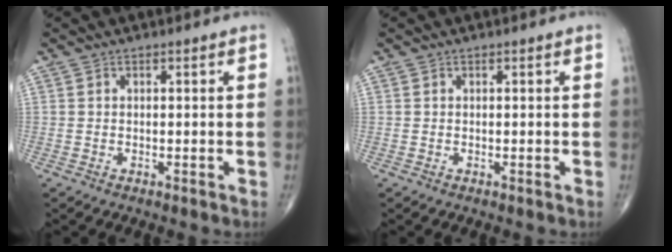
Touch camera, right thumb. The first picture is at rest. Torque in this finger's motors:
{"motor_torque": [-0.04, 0.04, 0.00, 0.00, 0.00]}